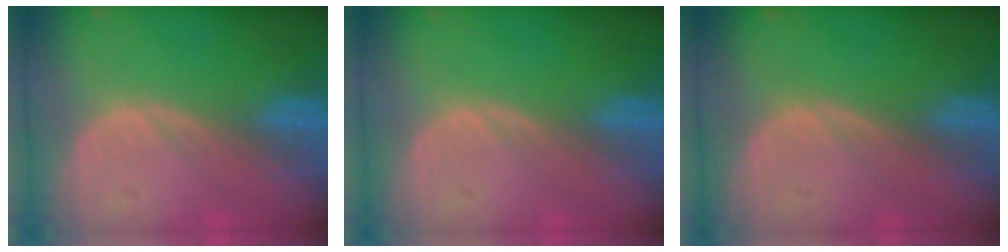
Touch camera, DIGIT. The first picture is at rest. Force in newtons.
{"total": 0.0}
{"total": 0.0}